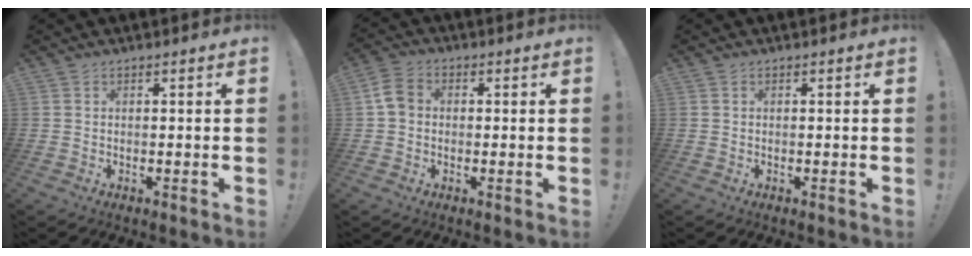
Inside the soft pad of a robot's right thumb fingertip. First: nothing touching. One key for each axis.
{"total": 5.8, "fx": 0.3, "fy": 4.6, "fz": 3.6, "tx": -0.064, "ty": 0.016, "tz": 0.010}
{"total": 0.0}